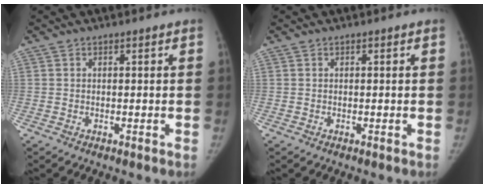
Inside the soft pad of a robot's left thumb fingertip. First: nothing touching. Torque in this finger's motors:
{"motor_torque": [0.35, 0.00, 0.05, 0.20, 0.08]}